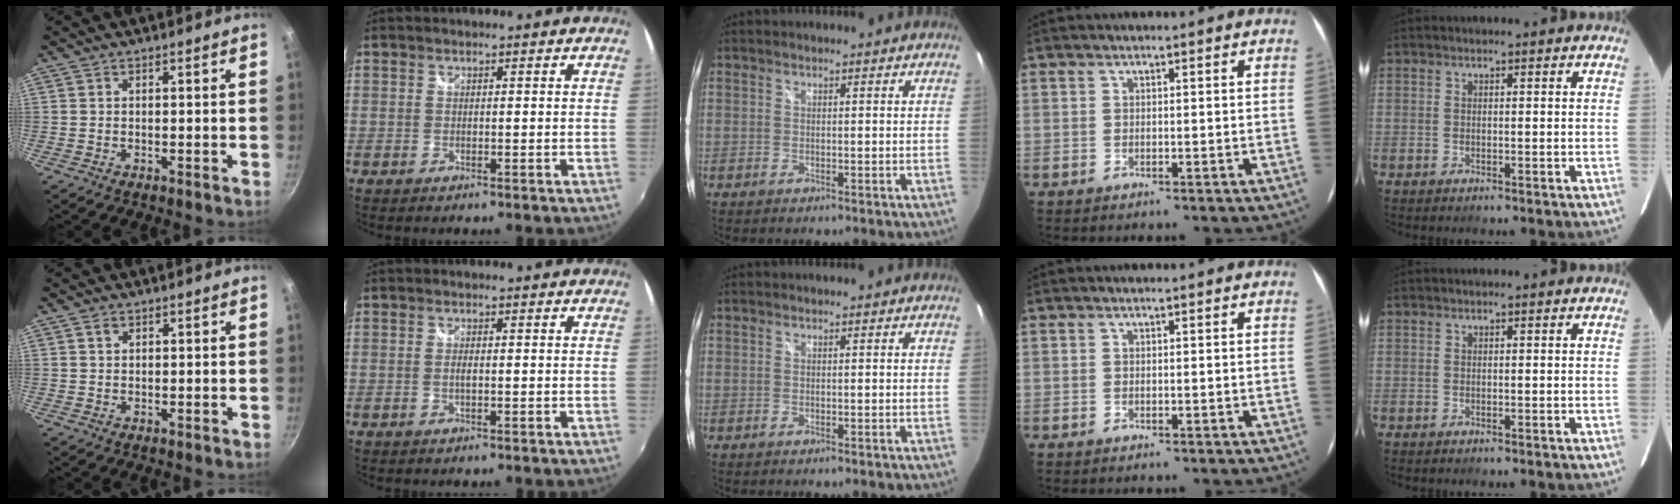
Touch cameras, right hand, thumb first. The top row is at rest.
{"thumb": {"total": 1.1, "force": [0.7, 0.7, 0.6], "torque": [-0.009, 0.000, 0.010]}, "index": {"total": 1.1, "force": [-0.2, 0.2, 1.1], "torque": [-0.023, 0.000, -0.005]}}